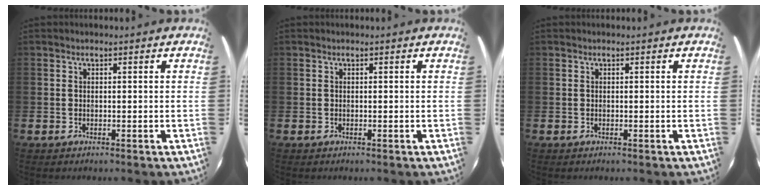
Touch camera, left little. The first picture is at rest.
{"total": 0.0}
{"total": 0.0}